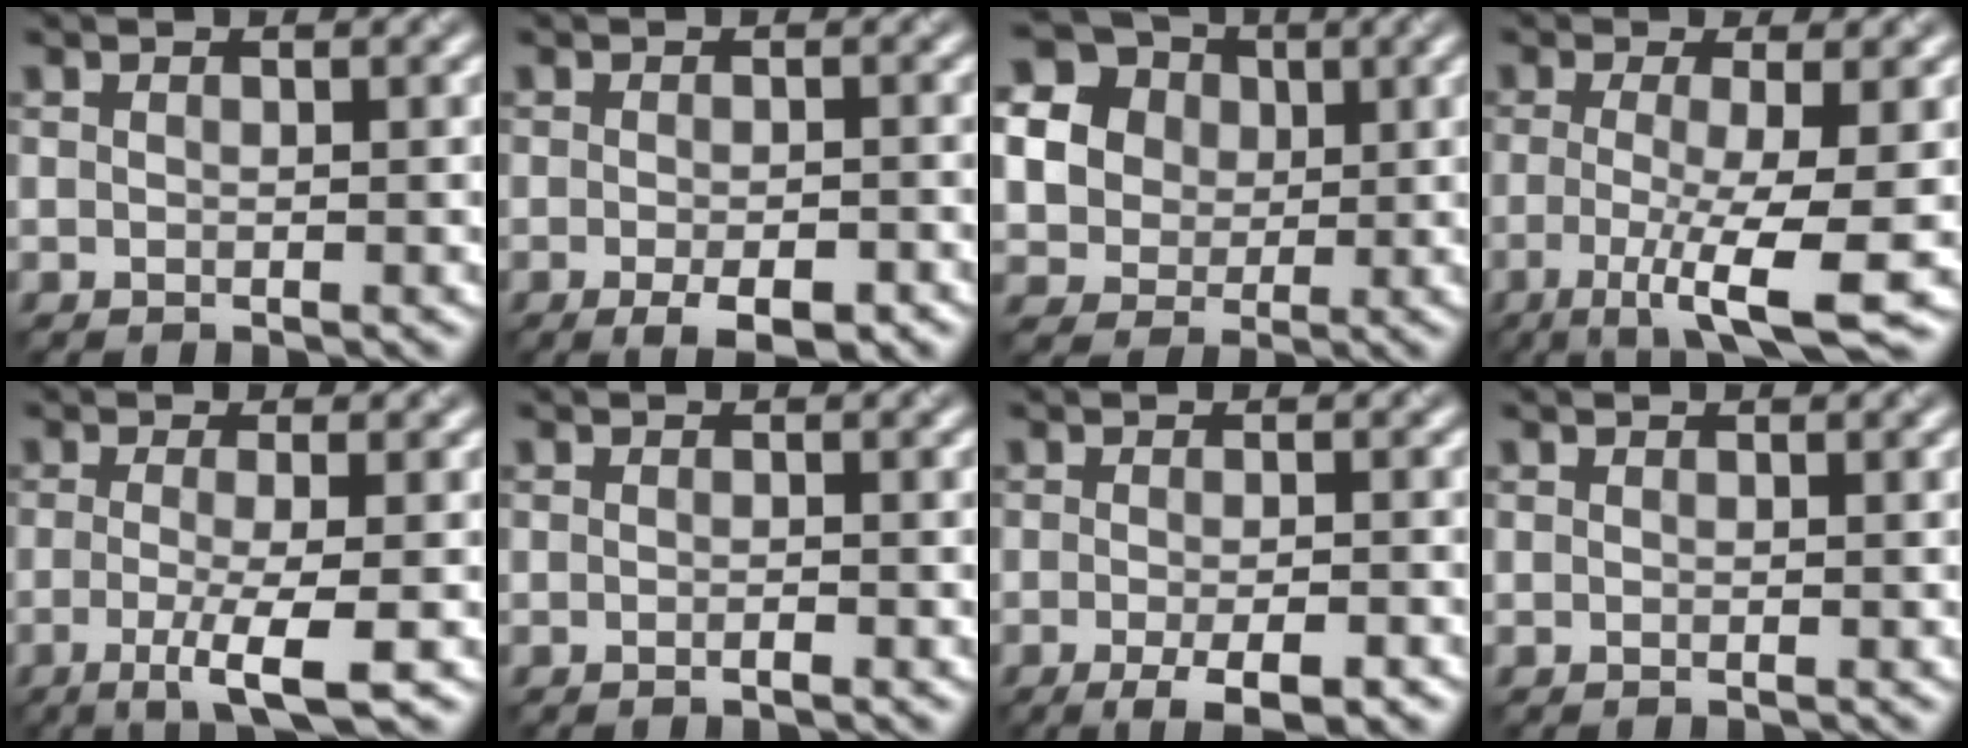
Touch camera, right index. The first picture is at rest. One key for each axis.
{"total": 3.3, "fx": -2.1, "fy": 0.5, "fz": 2.5, "tx": -0.044, "ty": 0.000, "tz": -0.018}
{"total": 12.5, "fx": 3.4, "fy": 11.1, "fz": 4.5, "tx": -0.145, "ty": 0.030, "tz": 0.067}
{"total": 7.1, "fx": -2.0, "fy": 1.3, "fz": 6.6, "tx": -0.111, "ty": -0.010, "tz": -0.028}
{"total": 4.6, "fx": -1.9, "fy": 0.8, "fz": 4.1, "tx": -0.079, "ty": -0.004, "tz": -0.029}
{"total": 0.9, "fx": -0.5, "fy": 0.2, "fz": 0.7, "tx": -0.002, "ty": -0.002, "tz": -0.010}
{"total": 4.6, "fx": -2.6, "fy": 0.8, "fz": 3.6, "tx": -0.055, "ty": 0.003, "tz": -0.027}
{"total": 0.0}